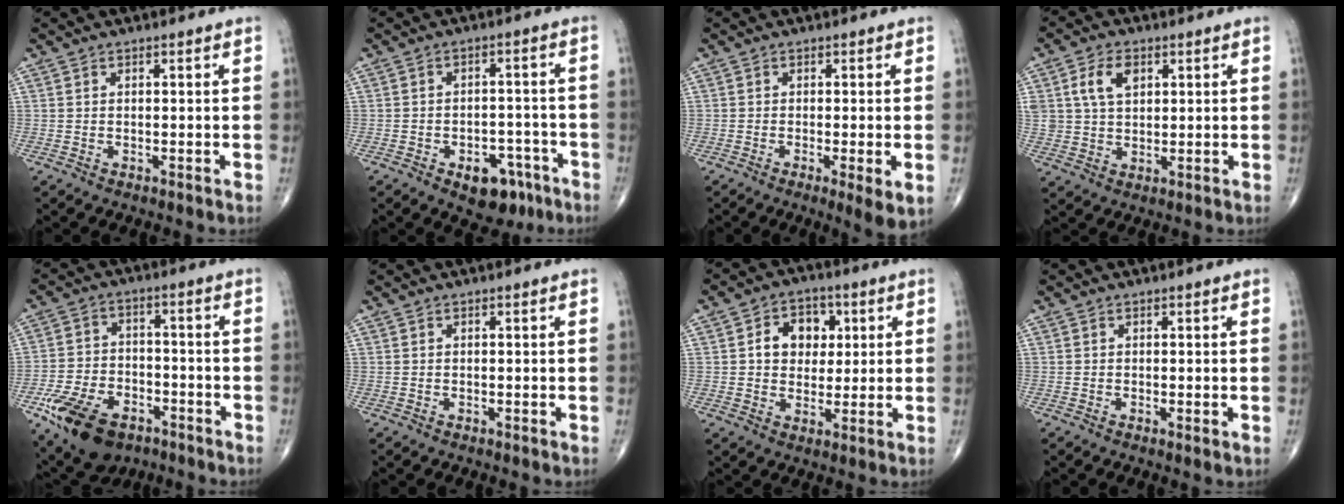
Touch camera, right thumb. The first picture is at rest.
{"total": 8.7, "force": [-4.8, 5.3, 5.0], "torque": [-0.040, 0.036, -0.058]}
{"total": 4.7, "force": [-1.2, 0.8, 4.4], "torque": [-0.077, -0.017, -0.023]}
{"total": 7.1, "force": [2.6, 4.7, 4.6], "torque": [-0.078, -0.005, 0.050]}
{"total": 15.2, "force": [-8.1, 9.1, 9.0], "torque": [-0.159, 0.029, -0.138]}
{"total": 0.0}
{"total": 8.7, "force": [1.9, 6.8, 5.0], "torque": [-0.032, 0.002, 0.027]}
{"total": 0.6, "force": [0.0, 0.1, 0.6], "torque": [-0.013, -0.004, -0.003]}